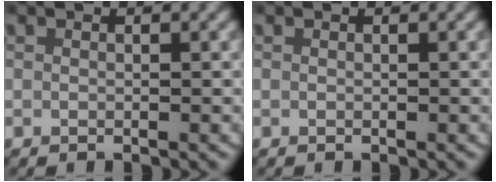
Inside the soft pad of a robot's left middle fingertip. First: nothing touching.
{"total": 0.0}